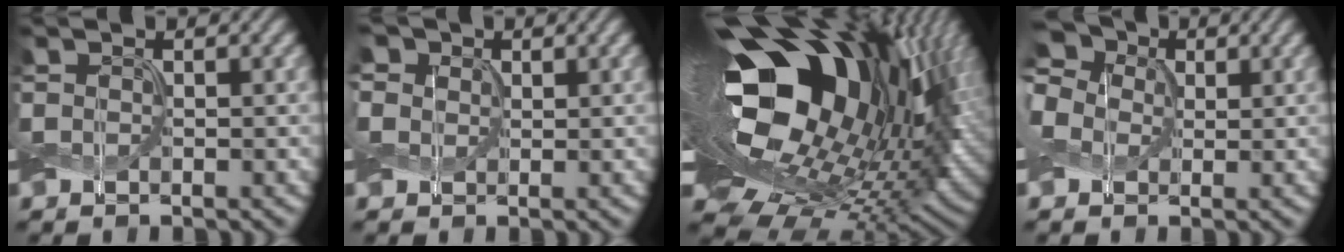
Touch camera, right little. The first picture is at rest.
{"total": 5.0, "force": [2.7, 3.6, 2.2], "torque": [-0.067, 0.007, 0.033]}
{"total": 20.9, "force": [5.1, 11.8, 16.6], "torque": [-0.300, -0.024, 0.097]}
{"total": 6.5, "force": [1.6, 5.2, 3.6], "torque": [-0.086, 0.034, 0.006]}